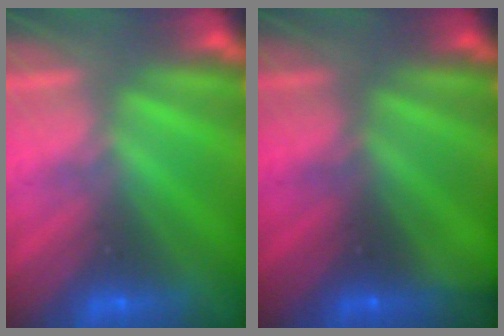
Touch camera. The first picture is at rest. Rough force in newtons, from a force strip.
{"total": 1.8}